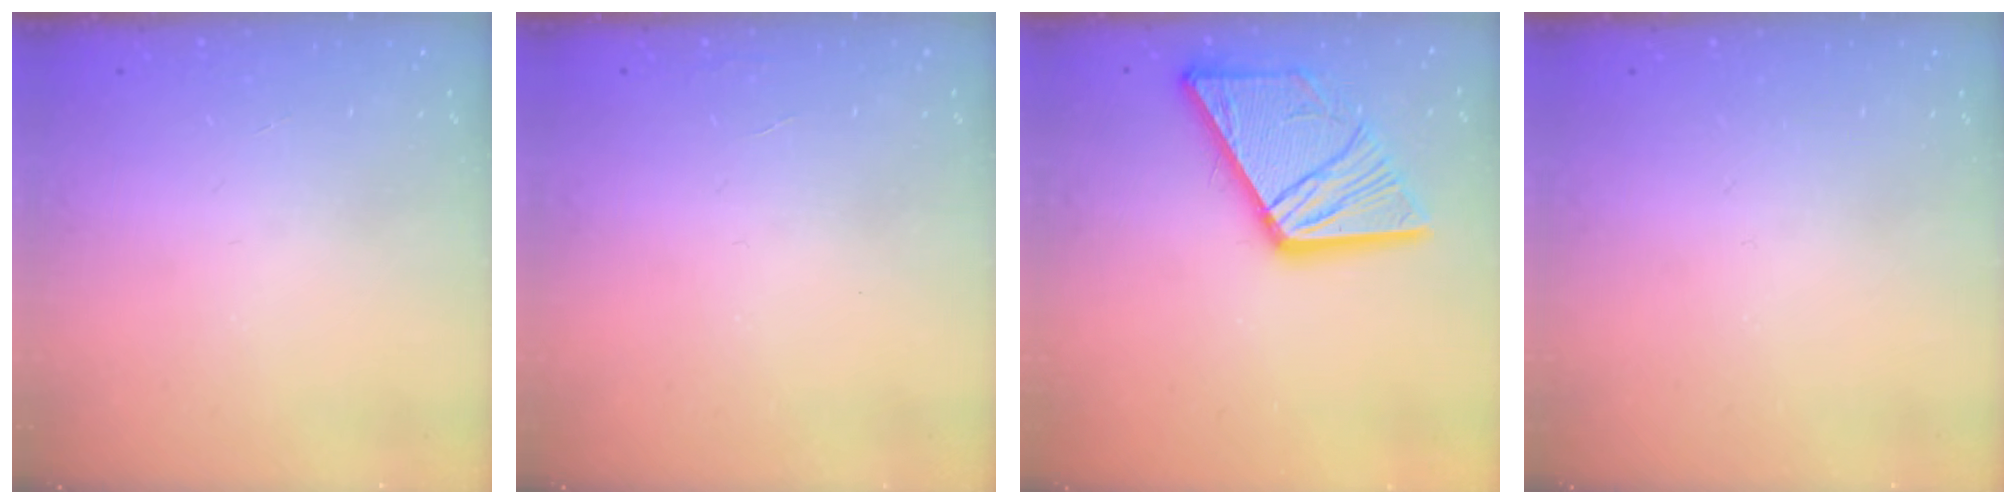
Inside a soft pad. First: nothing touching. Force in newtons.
{"total": 0.0}
{"total": 15.7, "press": 15.6, "slide": 1.7}
{"total": 0.0}